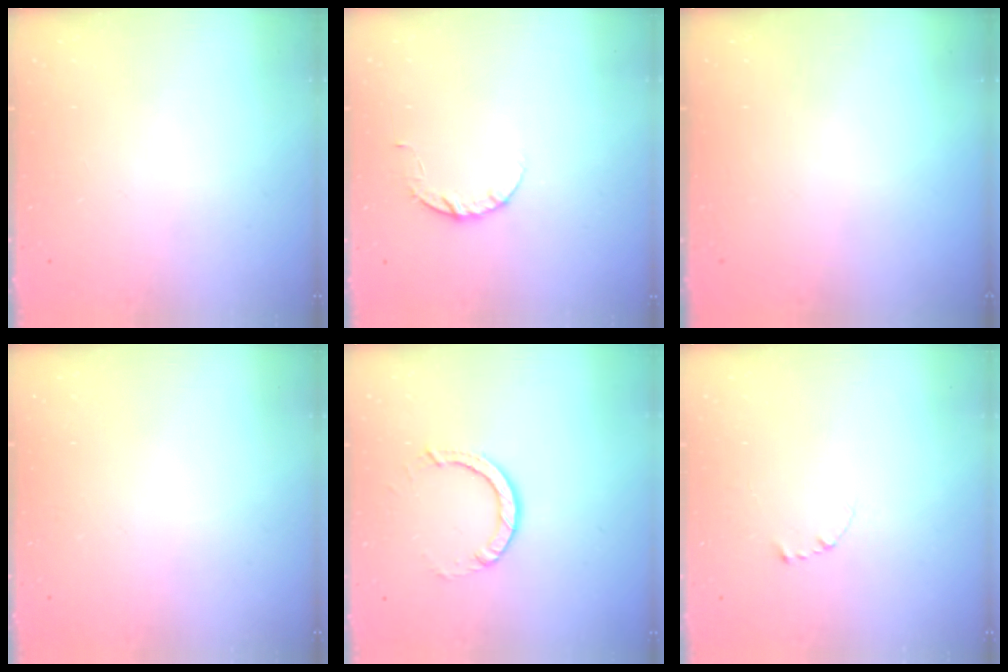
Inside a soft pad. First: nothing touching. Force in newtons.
{"total": 4.5, "press": 4.5, "slide": 0.5}
{"total": 0.0}
{"total": 2.6, "press": 2.6, "slide": 0.2}
{"total": 4.5, "press": 4.5, "slide": 0.3}
{"total": 2.3, "press": 2.3, "slide": 0.2}